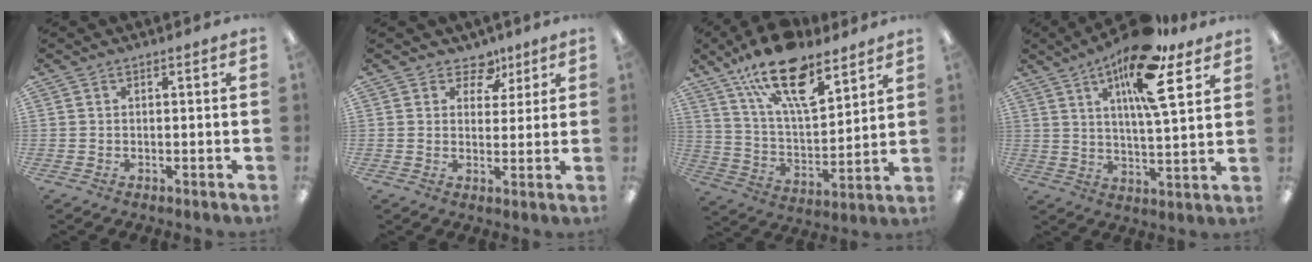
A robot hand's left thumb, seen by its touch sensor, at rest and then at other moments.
{"total": 6.5, "force": [3.8, 4.6, 2.5], "torque": [-0.025, -0.019, 0.065]}
{"total": 20.4, "force": [13.2, 8.3, 13.2], "torque": [-0.221, -0.069, 0.229]}
{"total": 15.8, "force": [9.6, 4.1, 11.9], "torque": [-0.194, -0.043, 0.154]}